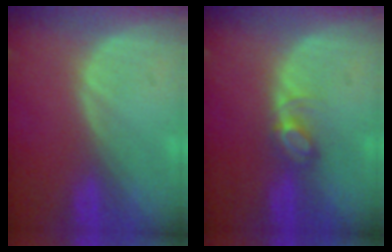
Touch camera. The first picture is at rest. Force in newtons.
{"total": 2.8, "press": 2.8, "slide": 0.4}